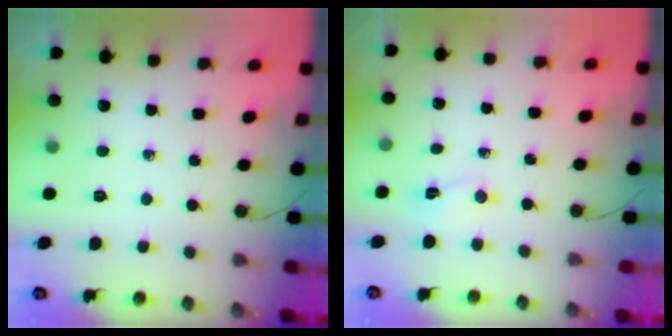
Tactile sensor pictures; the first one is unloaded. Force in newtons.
{"total": 2.2, "press": 2.1, "slide": 0.7}